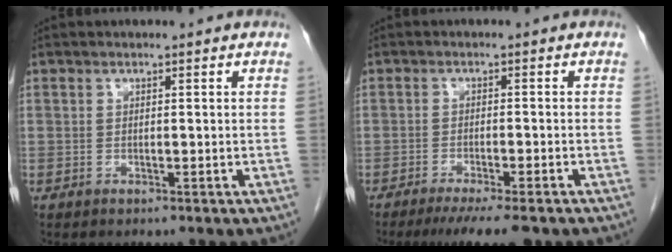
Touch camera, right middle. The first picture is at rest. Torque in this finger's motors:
{"motor_torque": [0.26, -0.25, 0.08, 0.03]}